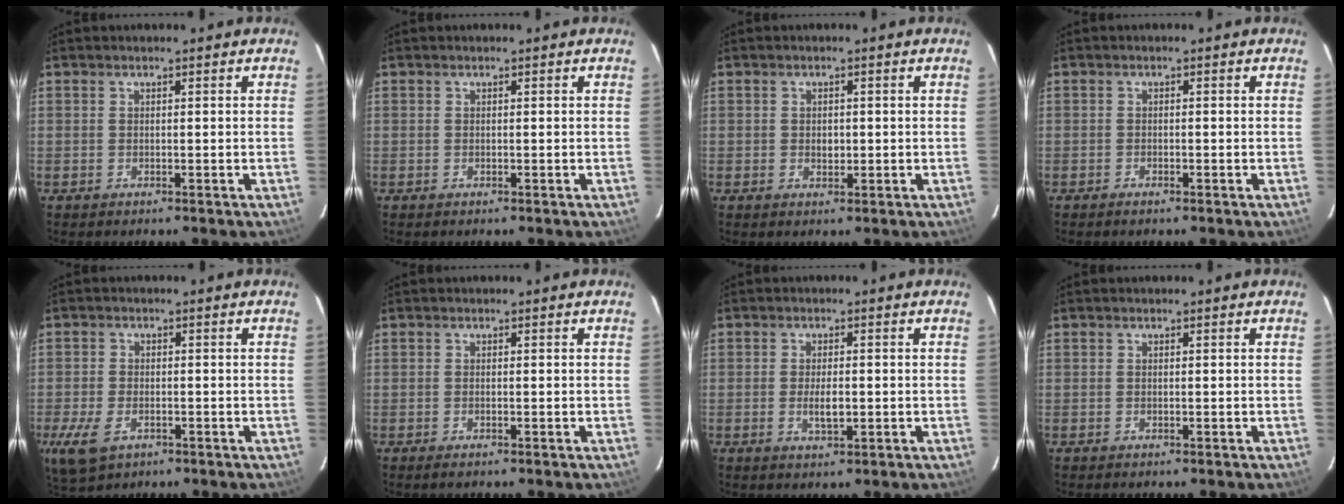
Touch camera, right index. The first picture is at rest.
{"total": 0.0}
{"total": 1.6, "force": [-0.1, 1.2, 1.0], "torque": [-0.017, 0.002, -0.001]}
{"total": 0.9, "force": [-0.8, 0.3, 0.4], "torque": [-0.010, 0.000, -0.017]}
{"total": 7.7, "force": [-3.4, 4.6, 5.2], "torque": [-0.126, -0.017, -0.061]}
{"total": 0.8, "force": [-0.4, -0.1, 0.7], "torque": [-0.012, 0.001, -0.008]}
{"total": 3.6, "force": [-0.6, 1.3, 3.3], "torque": [-0.060, -0.005, -0.009]}
{"total": 0.0}